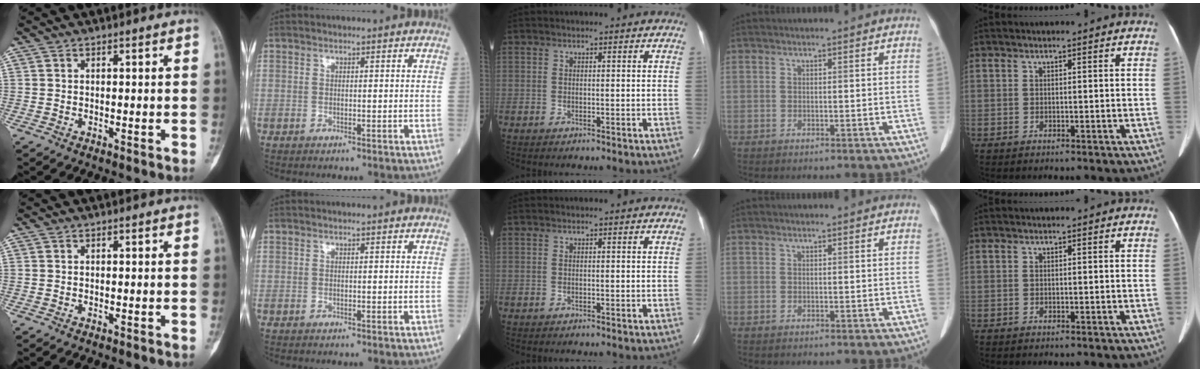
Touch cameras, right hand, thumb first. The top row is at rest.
{}